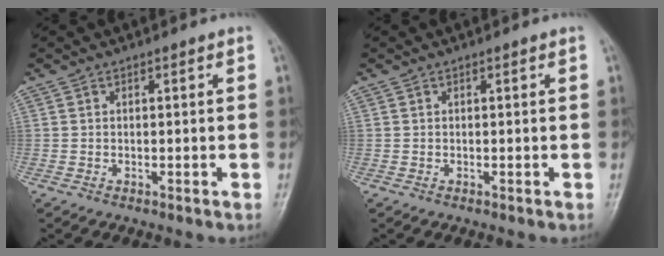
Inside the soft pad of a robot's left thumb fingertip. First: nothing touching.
{"total": 0.0}